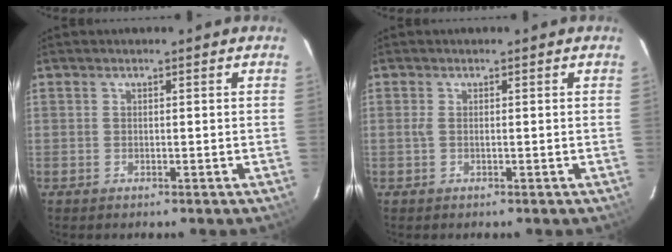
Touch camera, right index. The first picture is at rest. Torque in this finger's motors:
{"motor_torque": [0.22, 0.07, 0.10, 0.03]}